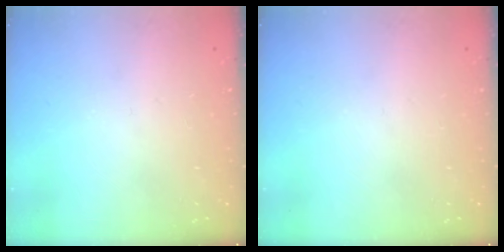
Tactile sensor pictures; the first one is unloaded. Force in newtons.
{"total": 0.0}